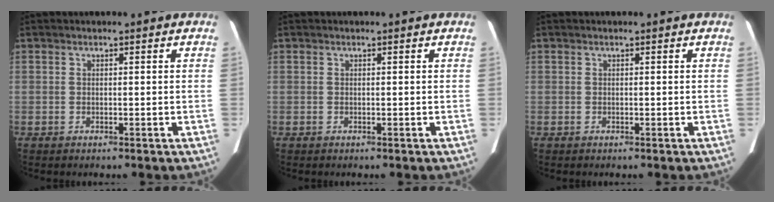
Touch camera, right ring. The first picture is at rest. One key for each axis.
{"total": 0.0}
{"total": 0.0}